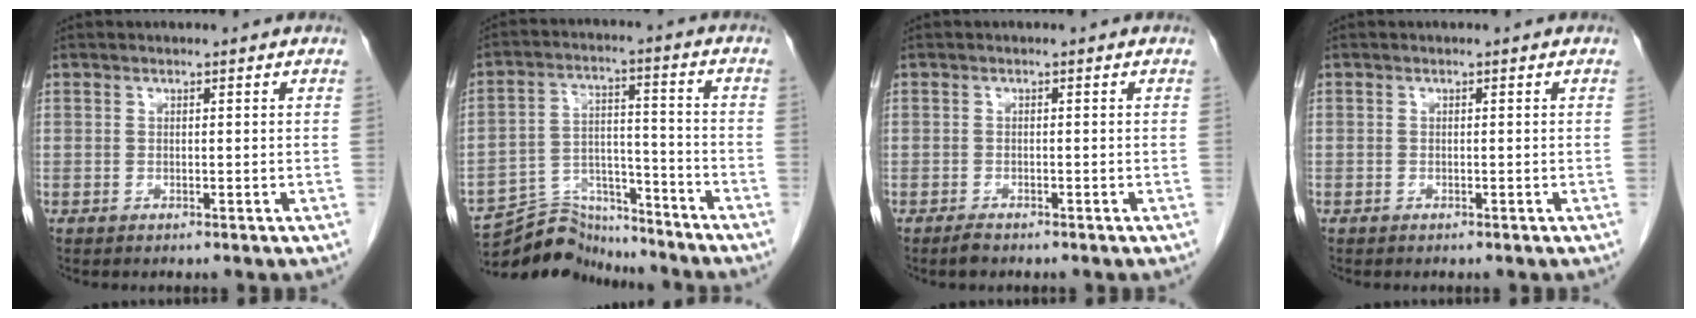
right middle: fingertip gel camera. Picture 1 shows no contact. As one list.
[{"total": 10.8, "force": [-10.6, 2.2, -0.1], "torque": [0.002, 0.040, -0.182]}, {"total": 1.3, "force": [-1.1, 0.4, 0.6], "torque": [-0.016, -0.002, -0.018]}, {"total": 0.0}]